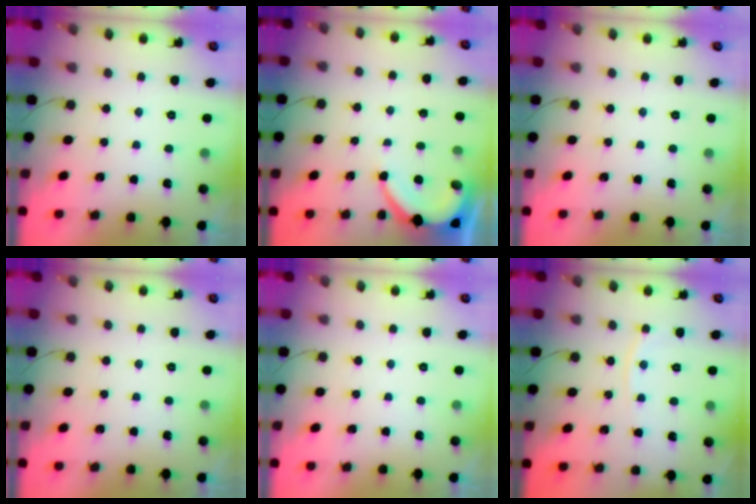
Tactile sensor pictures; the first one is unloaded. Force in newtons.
{"total": 4.7, "press": 4.7, "slide": 0.4}
{"total": 0.0}
{"total": 0.0}
{"total": 0.0}
{"total": 3.9, "press": 3.8, "slide": 0.6}